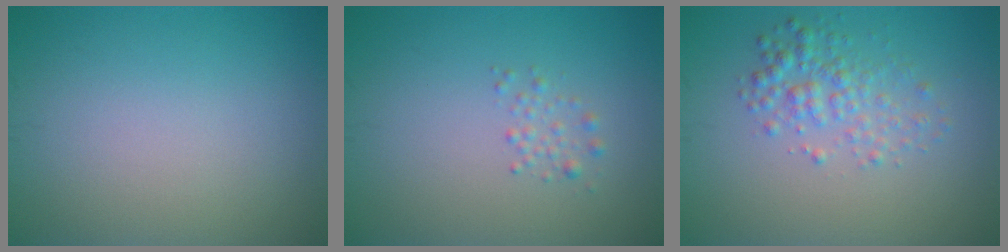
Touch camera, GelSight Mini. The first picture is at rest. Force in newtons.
{"total": 1.5, "press": 1.5, "slide": 0.0}
{"total": 2.8, "press": 2.8, "slide": 0.0}